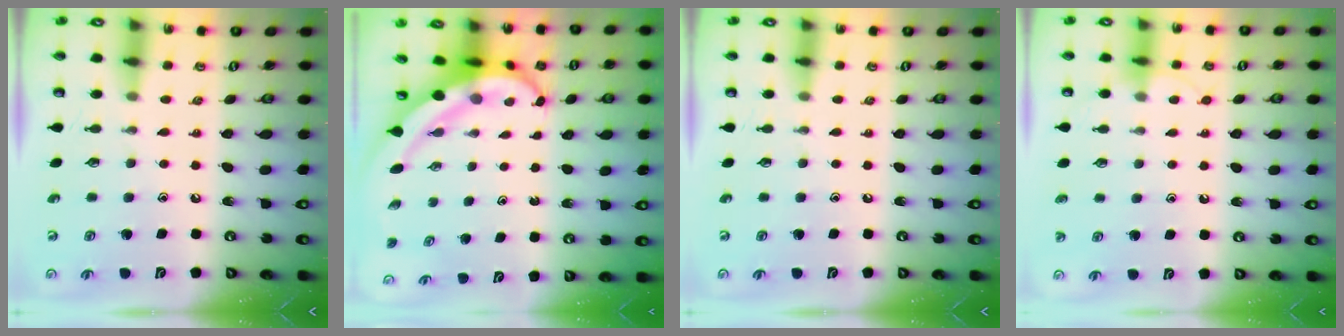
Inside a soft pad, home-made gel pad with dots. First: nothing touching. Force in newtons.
{"total": 7.3, "press": 7.1, "slide": 1.5}
{"total": 0.0}
{"total": 4.3, "press": 4.2, "slide": 0.4}